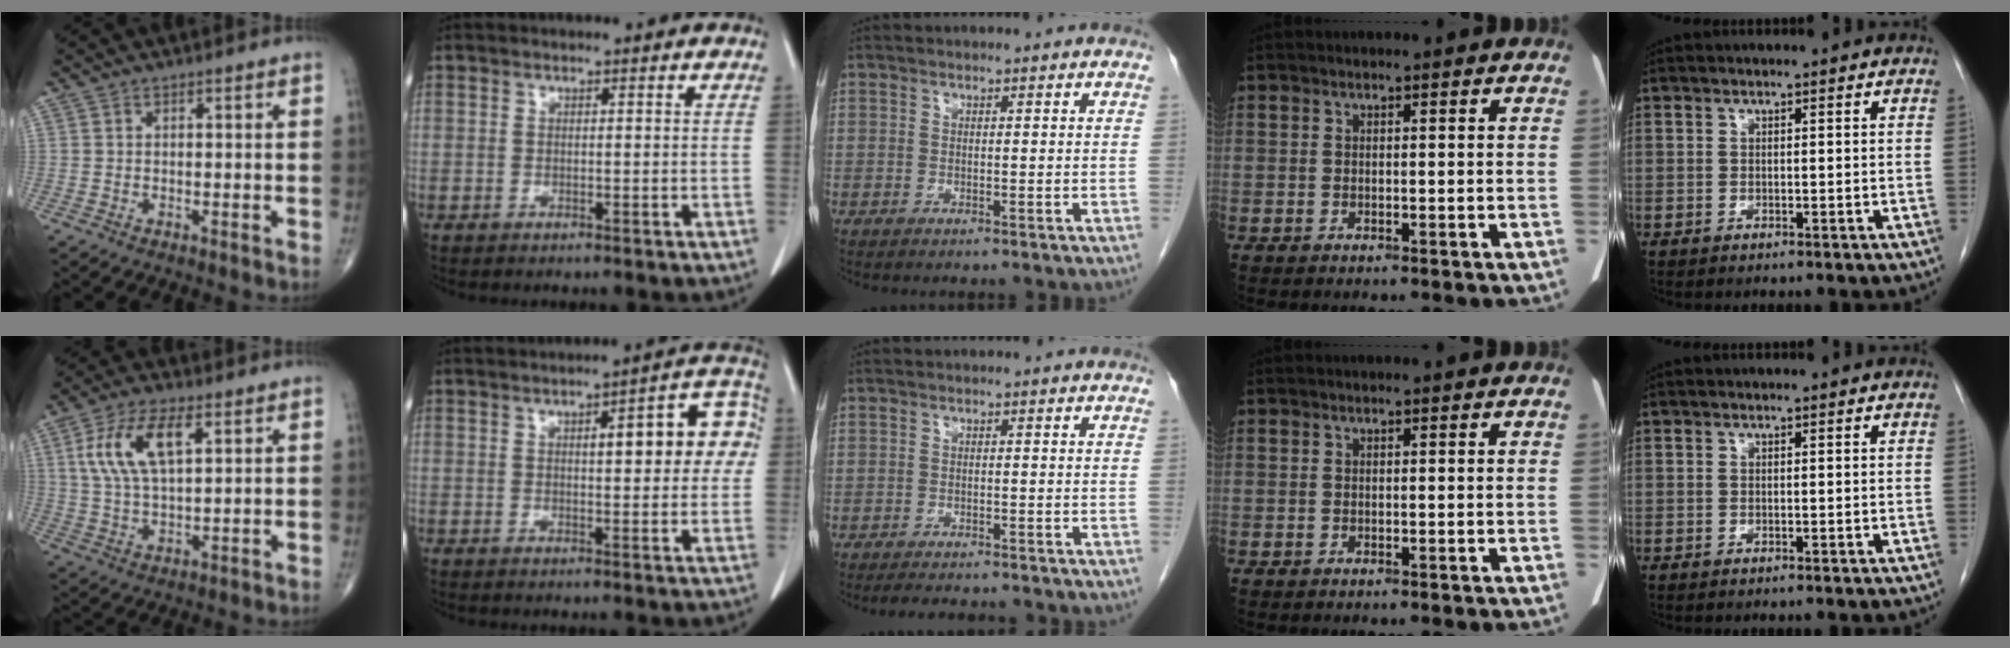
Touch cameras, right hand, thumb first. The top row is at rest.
{"thumb": {"total": 11.1, "force": [3.6, 4.7, 9.4], "torque": [-0.192, 0.001, 0.072]}, "index": {"total": 10.7, "force": [2.0, 2.9, 10.1], "torque": [-0.118, 0.030, 0.020]}, "middle": {"total": 6.1, "force": [-5.4, 1.3, 2.5], "torque": [-0.031, -0.005, -0.072]}}